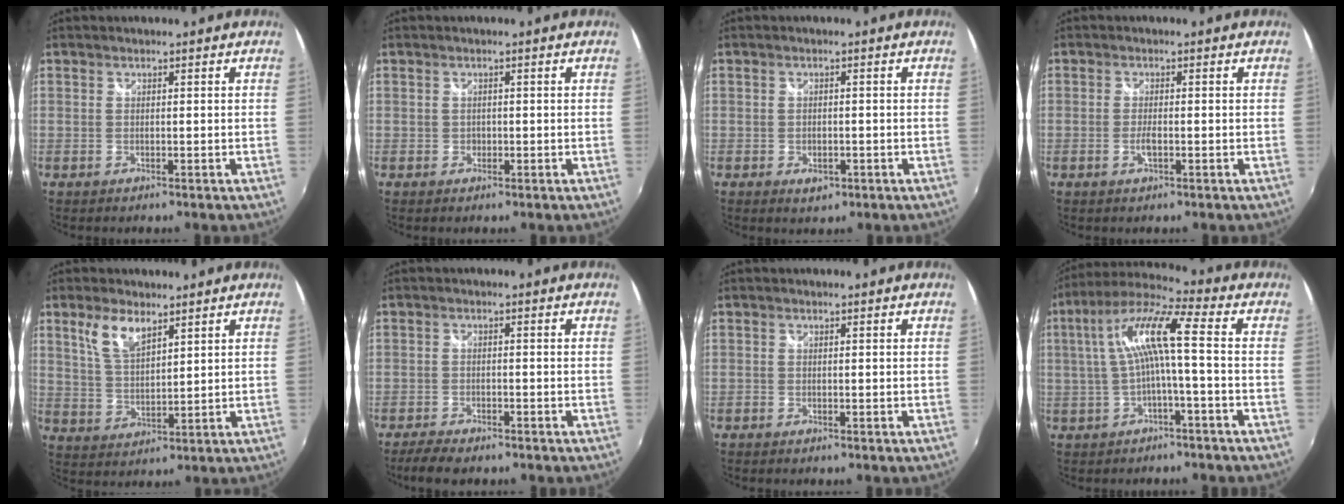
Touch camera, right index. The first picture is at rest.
{"total": 1.1, "force": [-0.3, 1.0, 0.2], "torque": [-0.002, -0.002, -0.003]}
{"total": 3.0, "force": [-1.3, 2.0, 1.8], "torque": [-0.032, -0.004, -0.017]}
{"total": 2.0, "force": [-0.7, 0.5, 1.8], "torque": [-0.038, -0.003, -0.012]}
{"total": 6.9, "force": [4.3, 2.8, 4.6], "torque": [-0.091, 0.005, 0.089]}
{"total": 5.2, "force": [-4.3, 1.3, 2.5], "torque": [-0.069, -0.016, -0.078]}
{"total": 0.5, "force": [-0.5, 0.2, 0.1], "torque": [-0.004, -0.002, -0.011]}
{"total": 10.2, "force": [-0.4, 0.8, 10.2], "torque": [-0.208, 0.021, -0.004]}